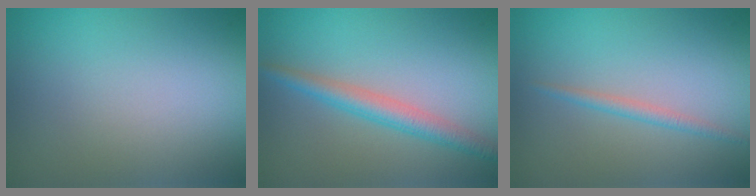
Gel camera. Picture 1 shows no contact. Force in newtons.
{"total": 2.8, "press": 2.8, "slide": 0.1}
{"total": 1.2, "press": 1.2, "slide": 0.0}